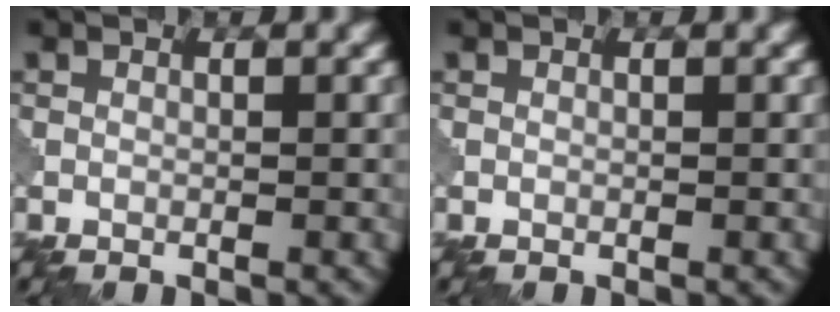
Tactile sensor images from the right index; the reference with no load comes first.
{"total": 0.0}